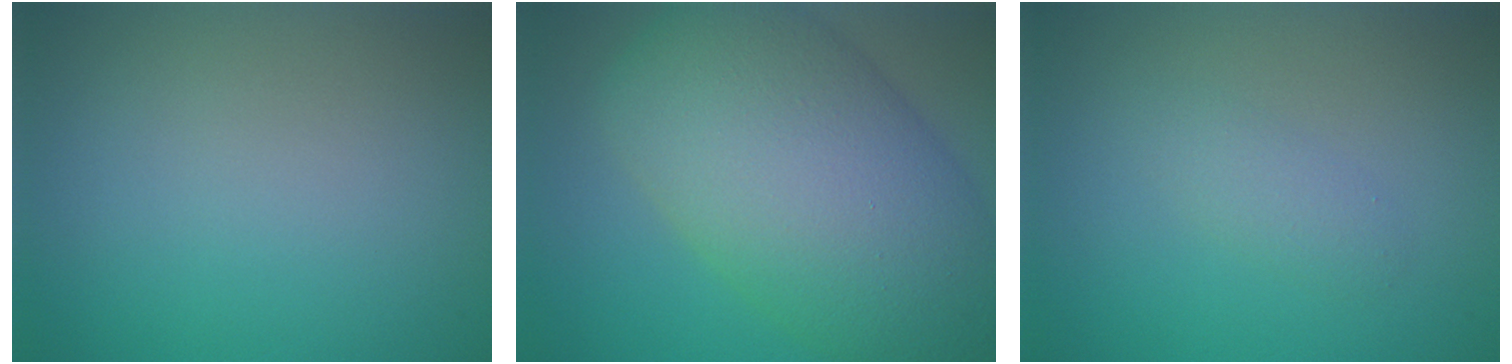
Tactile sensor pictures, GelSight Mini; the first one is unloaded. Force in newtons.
{"total": 13.5, "press": 13.5, "slide": 0.7}
{"total": 1.5, "press": 1.5, "slide": 0.1}